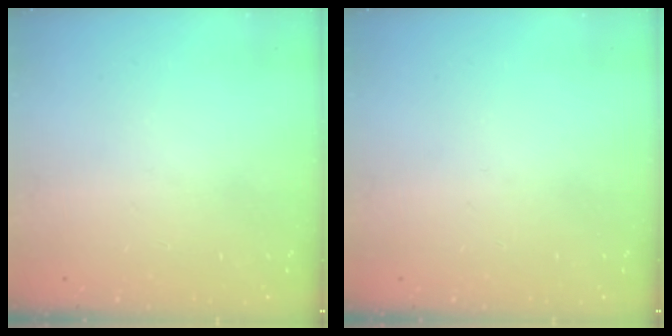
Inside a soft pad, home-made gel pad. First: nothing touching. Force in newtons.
{"total": 0.0}